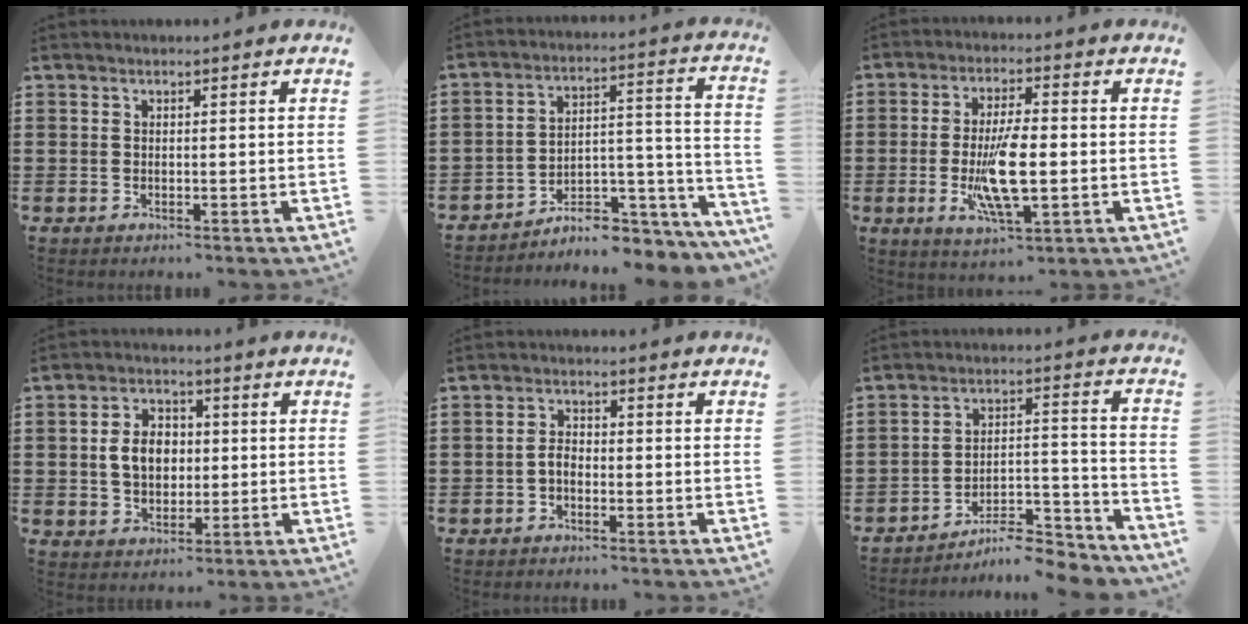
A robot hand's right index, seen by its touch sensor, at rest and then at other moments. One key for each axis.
{"total": 6.0, "fx": -5.4, "fy": 1.8, "fz": 2.0, "tx": -0.030, "ty": -0.001, "tz": -0.102}
{"total": 10.1, "fx": -1.6, "fy": 3.2, "fz": 9.4, "tx": -0.190, "ty": -0.013, "tz": -0.028}
{"total": 5.9, "fx": 0.1, "fy": 4.3, "fz": 4.0, "tx": -0.086, "ty": 0.009, "tz": -0.004}
{"total": 2.3, "fx": -1.0, "fy": 1.2, "fz": 1.7, "tx": -0.042, "ty": 0.001, "tz": -0.023}
{"total": 8.7, "fx": -8.1, "fy": 0.9, "fz": 2.9, "tx": -0.031, "ty": 0.020, "tz": -0.154}